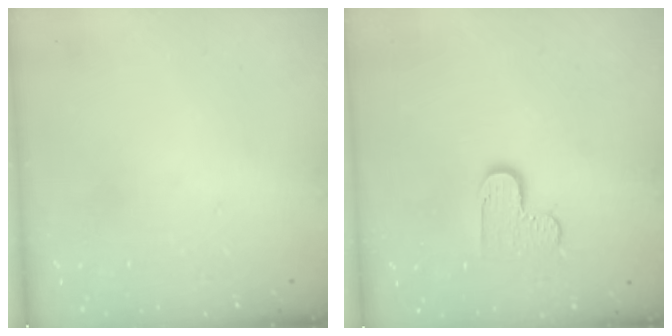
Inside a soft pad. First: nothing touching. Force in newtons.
{"total": 6.3, "press": 6.3, "slide": 0.4}